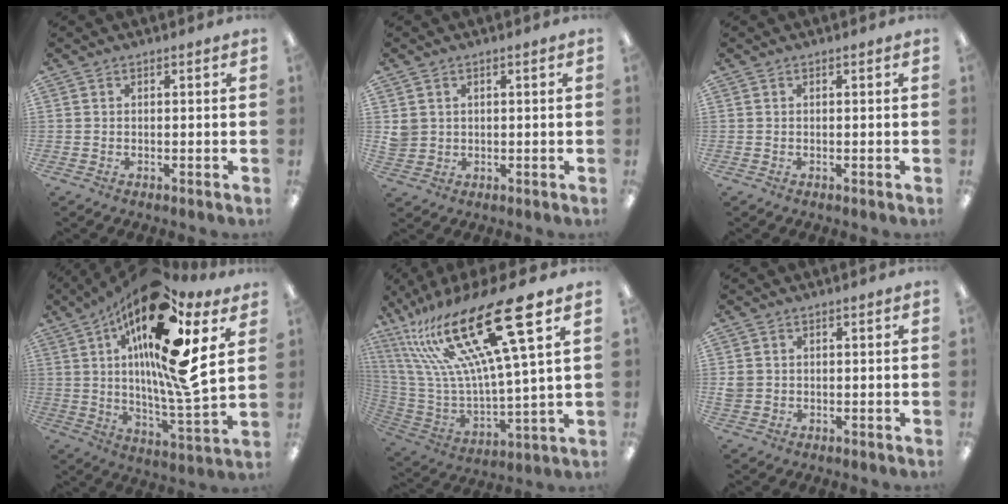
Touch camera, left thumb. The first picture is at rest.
{"total": 2.8, "force": [1.0, 2.6, 0.5], "torque": [-0.015, 0.004, 0.019]}
{"total": 0.0}
{"total": 23.6, "force": [10.1, 5.8, 20.5], "torque": [-0.349, -0.065, 0.153]}
{"total": 29.9, "force": [15.6, 7.2, 24.5], "torque": [-0.485, -0.095, 0.243]}
{"total": 1.8, "force": [0.1, 1.7, 0.6], "torque": [-0.012, 0.005, 0.001]}